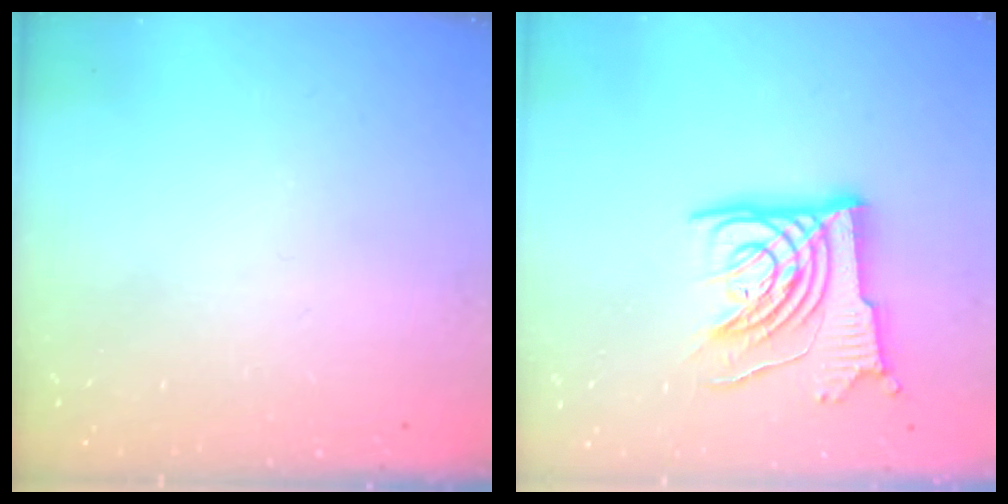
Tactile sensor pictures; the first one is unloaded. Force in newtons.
{"total": 14.6, "press": 14.5, "slide": 1.8}